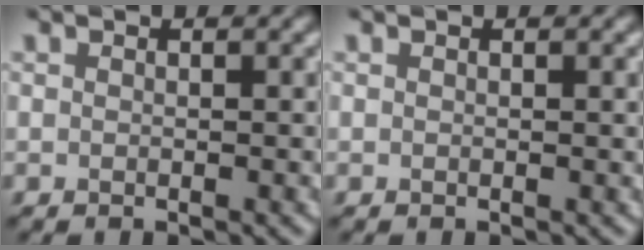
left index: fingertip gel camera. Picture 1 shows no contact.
{"total": 0.7, "force": [0.1, 0.2, 0.7], "torque": [-0.007, 0.000, 0.000]}